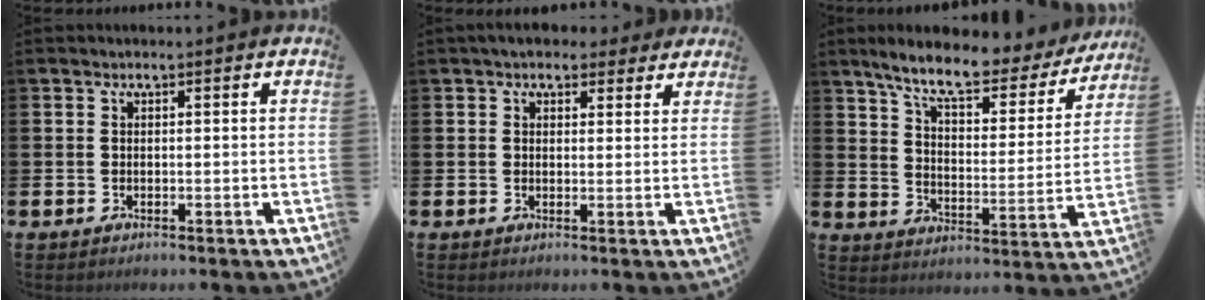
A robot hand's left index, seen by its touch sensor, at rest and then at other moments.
{"total": 4.0, "force": [3.5, 1.8, 0.7], "torque": [-0.001, -0.012, 0.060]}
{"total": 8.6, "force": [7.5, 2.0, 3.9], "torque": [-0.099, -0.046, 0.124]}